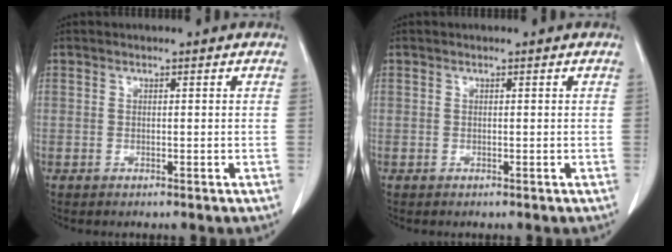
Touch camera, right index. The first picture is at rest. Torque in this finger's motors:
{"motor_torque": [0.00, 0.00, 0.00, 0.00]}